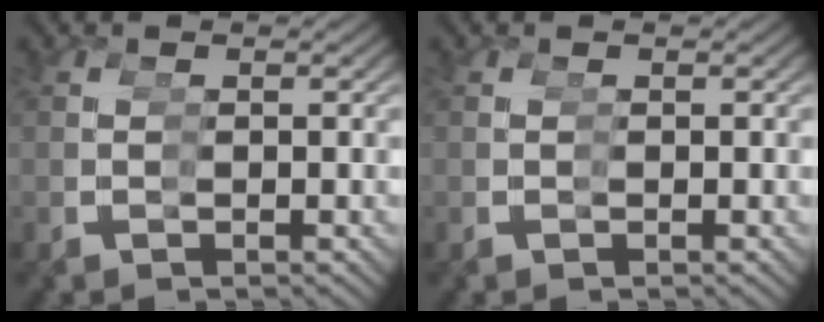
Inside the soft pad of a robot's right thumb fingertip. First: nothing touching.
{"total": 0.0}